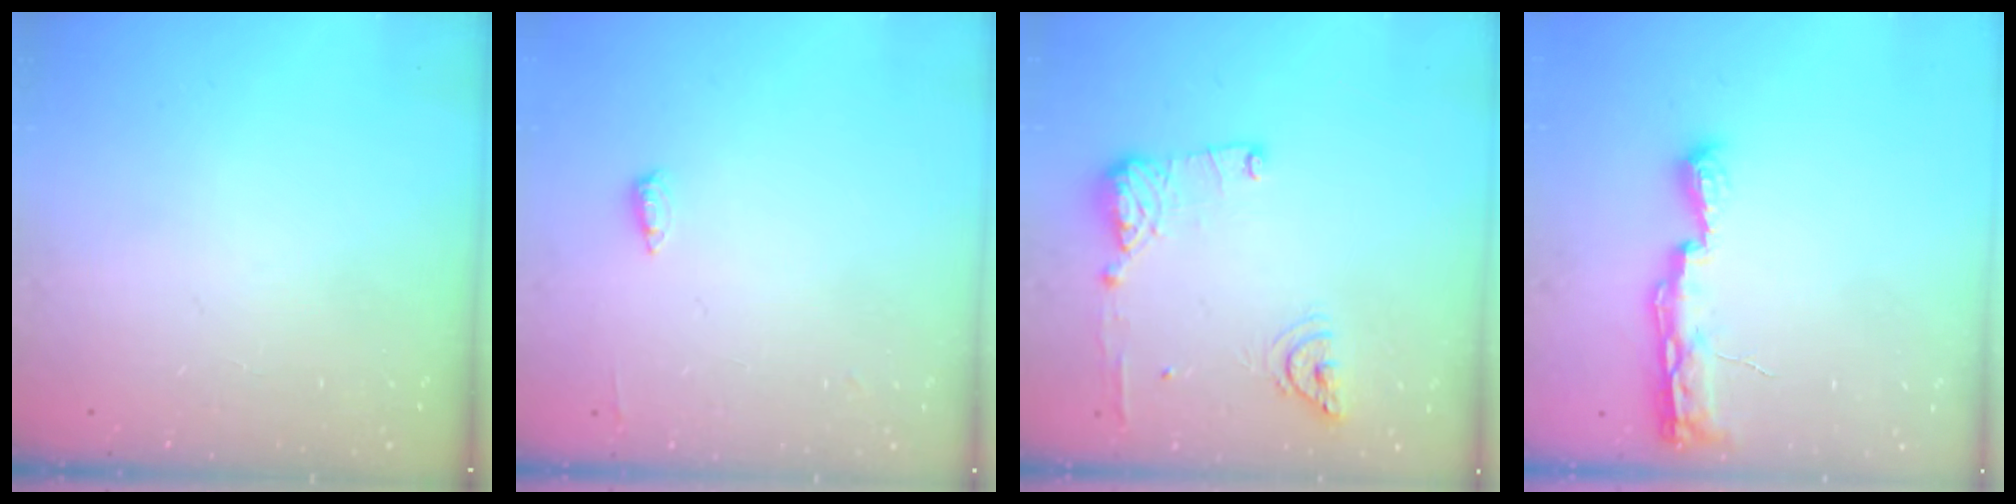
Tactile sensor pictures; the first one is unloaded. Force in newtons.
{"total": 4.5, "press": 4.4, "slide": 1.0}
{"total": 12.7, "press": 12.4, "slide": 2.7}
{"total": 10.6, "press": 9.1, "slide": 5.5}